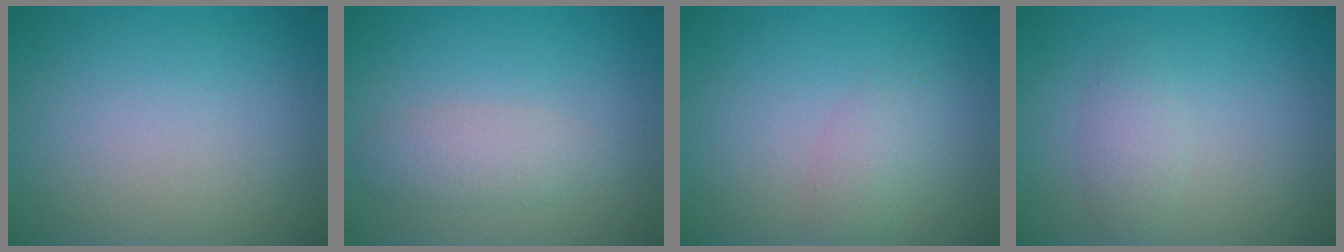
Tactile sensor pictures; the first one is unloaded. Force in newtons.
{"total": 2.3, "press": 2.3, "slide": 0.1}
{"total": 1.9, "press": 1.9, "slide": 0.1}
{"total": 1.8, "press": 1.8, "slide": 0.2}